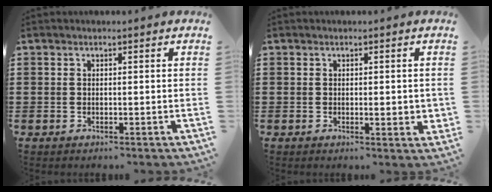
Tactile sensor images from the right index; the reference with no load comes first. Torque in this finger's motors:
{"motor_torque": [1.11, 0.25, 0.17, 0.02]}